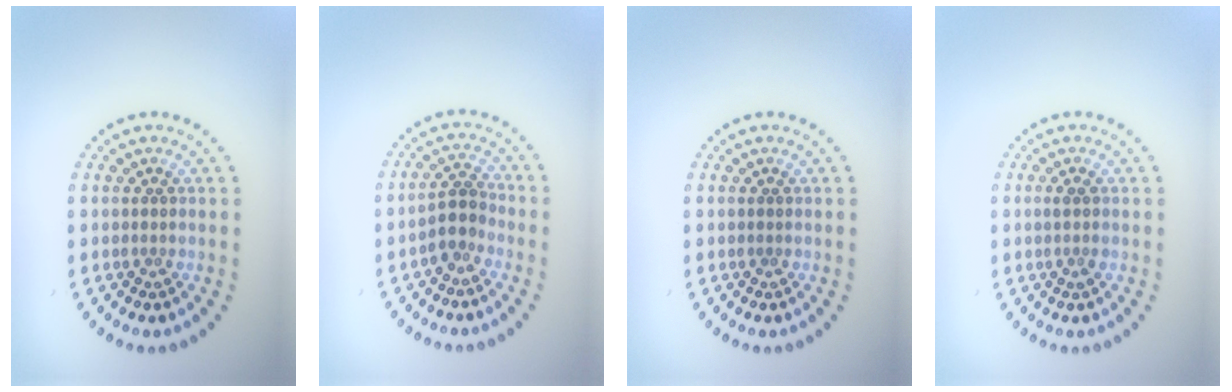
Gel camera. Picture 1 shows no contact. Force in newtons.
{"total": 2.3, "press": 1.9, "slide": 1.3}
{"total": 0.0}
{"total": 0.9, "press": 0.8, "slide": 0.4}